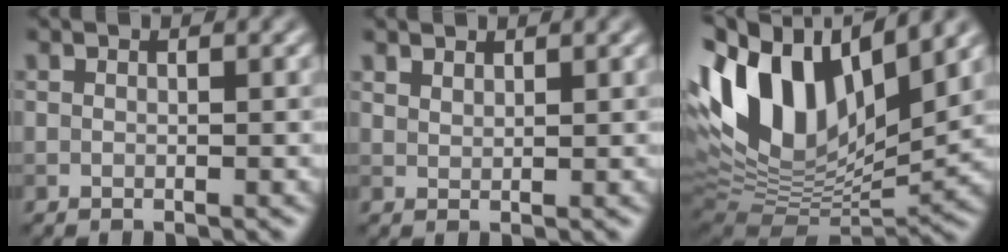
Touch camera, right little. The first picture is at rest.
{"total": 1.1, "force": [1.1, 0.3, 0.2], "torque": [-0.007, -0.001, 0.022]}
{"total": 14.4, "force": [4.5, 7.6, 11.4], "torque": [-0.208, 0.020, 0.077]}